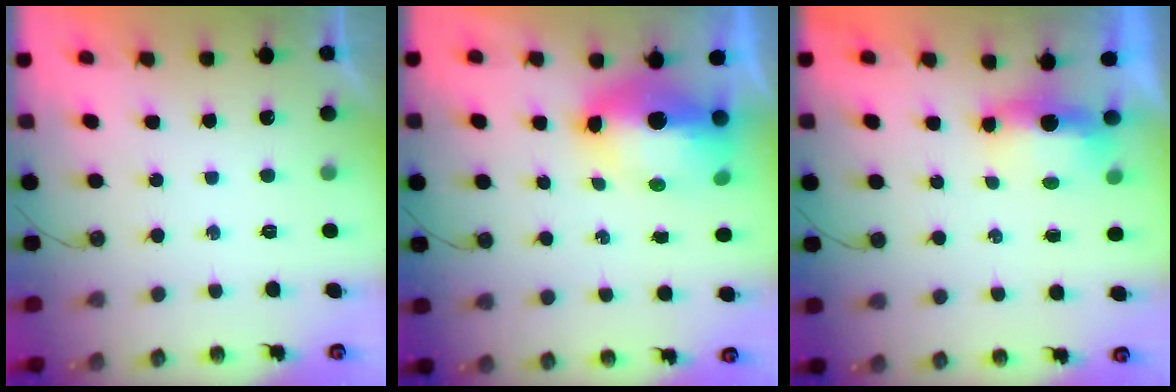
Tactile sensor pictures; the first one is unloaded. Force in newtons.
{"total": 11.2, "press": 11.1, "slide": 1.5}
{"total": 11.6, "press": 6.5, "slide": 9.7}